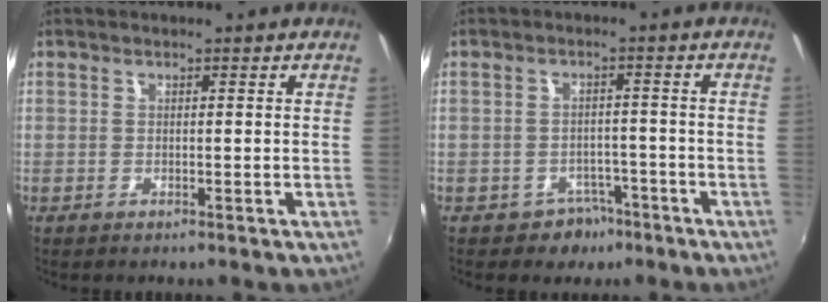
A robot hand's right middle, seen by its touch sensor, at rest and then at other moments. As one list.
[{"total": 3.9, "force": [-2.3, 3.0, 0.6], "torque": [-0.015, 0.012, -0.025]}]